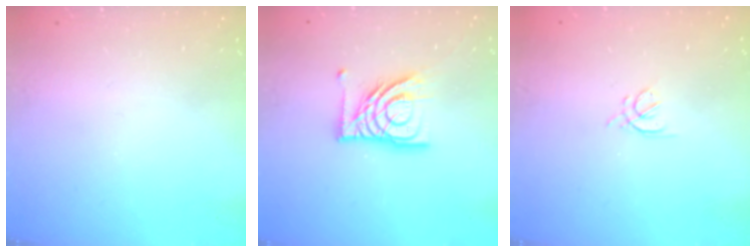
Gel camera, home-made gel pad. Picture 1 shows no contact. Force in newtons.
{"total": 14.7, "press": 14.6, "slide": 1.7}
{"total": 2.5, "press": 2.4, "slide": 0.6}